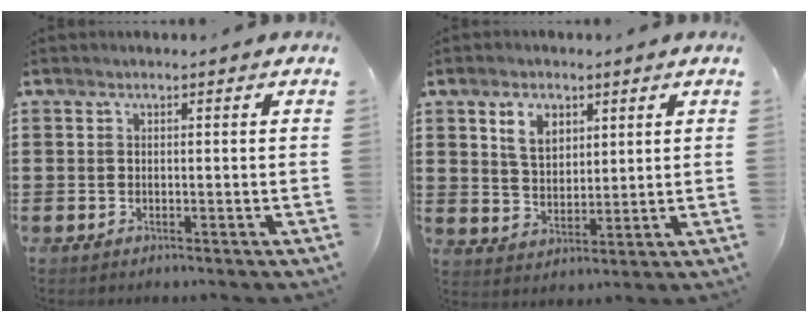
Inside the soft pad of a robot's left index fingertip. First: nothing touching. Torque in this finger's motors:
{"motor_torque": [1.39, -0.63, 0.54, 0.07]}